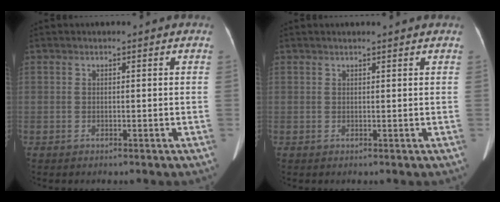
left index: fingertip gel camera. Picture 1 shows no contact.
{"total": 2.6, "force": [2.3, -0.1, 1.1], "torque": [-0.015, 0.015, 0.029]}